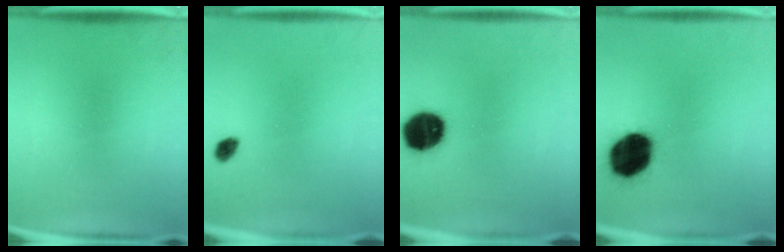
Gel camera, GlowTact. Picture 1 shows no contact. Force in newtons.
{"total": 2.2}
{"total": 14.8}
{"total": 18.5}